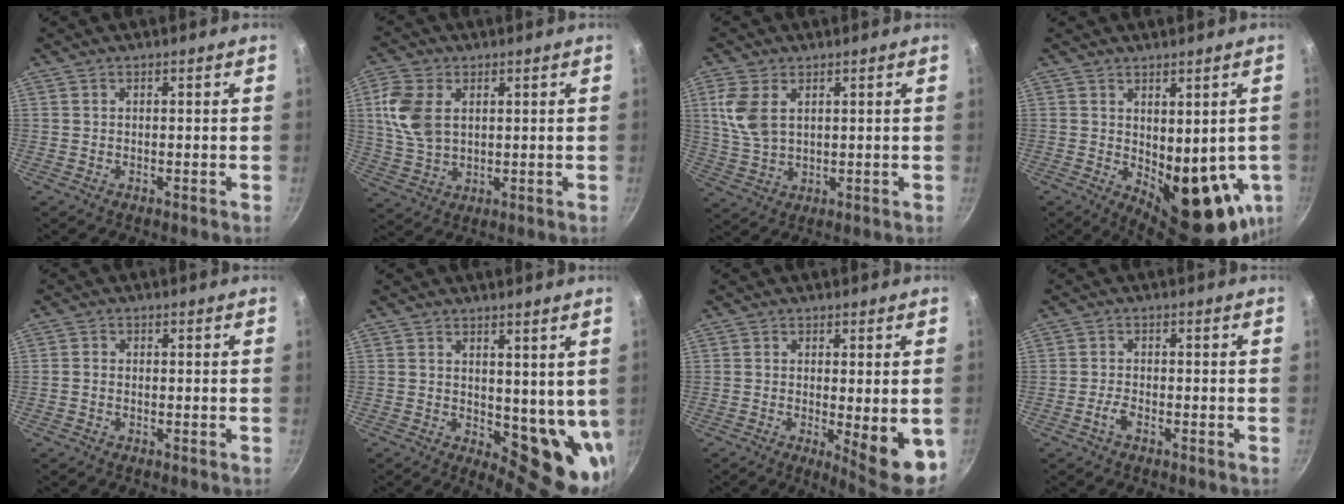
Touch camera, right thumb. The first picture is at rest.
{"total": 10.0, "force": [2.4, 6.6, 7.1], "torque": [-0.136, -0.004, 0.049]}
{"total": 7.8, "force": [2.4, 4.8, 5.7], "torque": [-0.117, -0.009, 0.054]}
{"total": 14.8, "force": [-0.9, 7.4, 12.8], "torque": [-0.130, -0.029, 0.008]}
{"total": 1.1, "force": [-0.5, 0.9, 0.4], "torque": [-0.005, 0.005, -0.010]}
{"total": 10.4, "force": [2.1, 5.5, 8.6], "torque": [-0.076, -0.026, 0.042]}
{"total": 9.0, "force": [-1.5, 2.0, 8.6], "torque": [-0.103, -0.012, -0.011]}
{"total": 2.0, "force": [-1.3, 0.7, 1.4], "torque": [-0.033, 0.013, -0.029]}